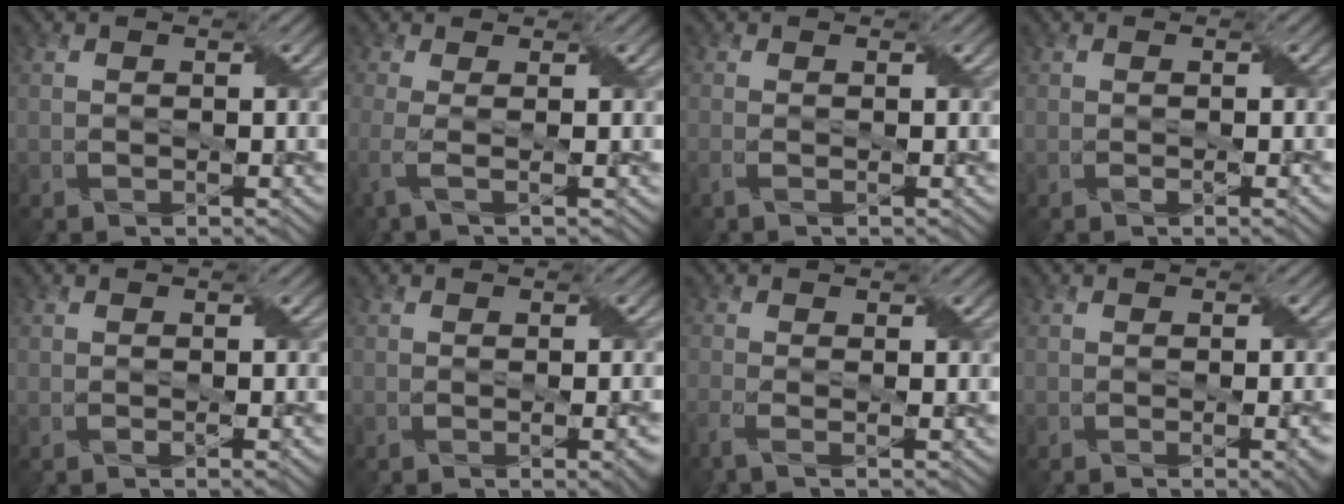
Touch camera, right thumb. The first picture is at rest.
{"total": 2.7, "force": [-0.3, 0.8, 2.6], "torque": [-0.048, -0.004, -0.015]}
{"total": 1.0, "force": [-0.2, 0.2, 0.9], "torque": [-0.017, -0.001, -0.009]}
{"total": 1.3, "force": [-0.2, 0.3, 1.3], "torque": [-0.019, 0.001, -0.006]}
{"total": 1.1, "force": [-0.3, 0.2, 1.0], "torque": [-0.014, 0.000, -0.007]}
{"total": 3.2, "force": [-0.7, 1.0, 2.9], "torque": [-0.033, -0.003, -0.006]}
{"total": 2.3, "force": [-1.1, 0.5, 2.0], "torque": [-0.038, -0.003, -0.035]}
{"total": 3.0, "force": [-0.9, 0.9, 2.7], "torque": [-0.030, -0.002, -0.010]}